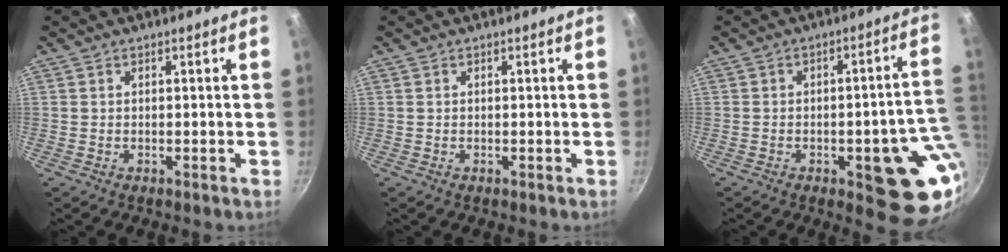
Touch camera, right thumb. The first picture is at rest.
{"total": 0.0}
{"total": 15.6, "force": [-3.2, 6.2, 13.9], "torque": [-0.113, 0.012, -0.038]}